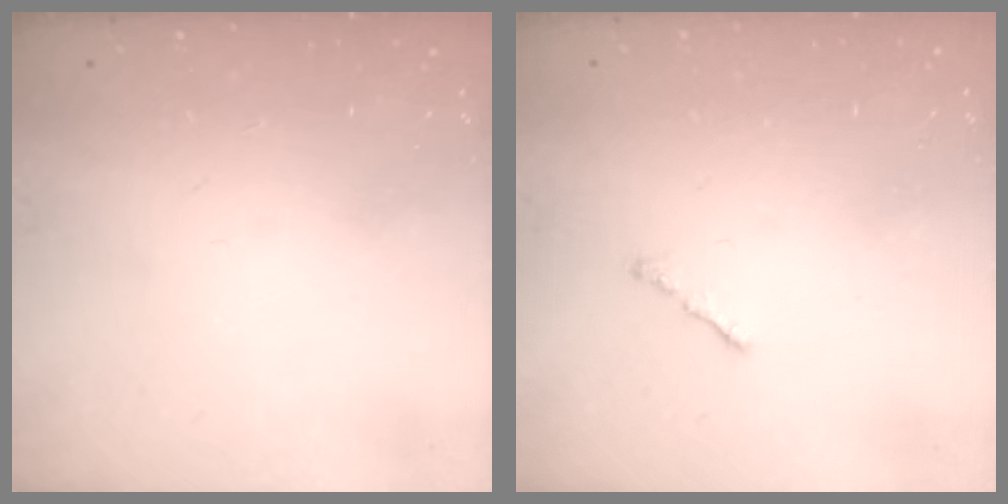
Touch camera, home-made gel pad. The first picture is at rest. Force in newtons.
{"total": 0.6, "press": 0.5, "slide": 0.4}